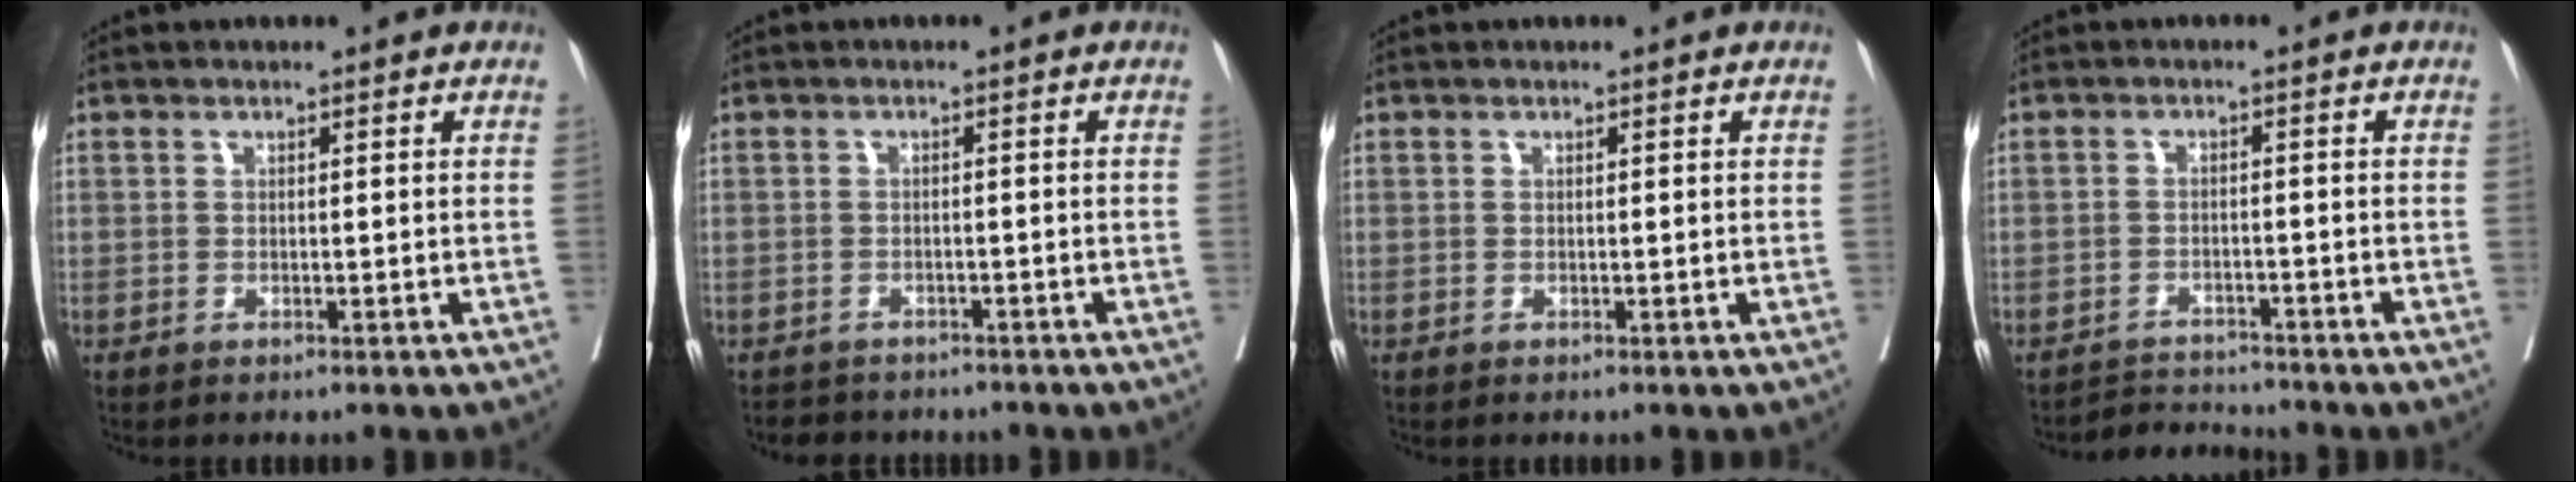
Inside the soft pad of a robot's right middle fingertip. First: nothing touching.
{"total": 4.7, "force": [-4.3, 2.0, 0.6], "torque": [-0.006, 0.000, -0.058]}
{"total": 0.0}
{"total": 3.4, "force": [-3.2, -0.2, -1.2], "torque": [0.023, -0.006, -0.052]}